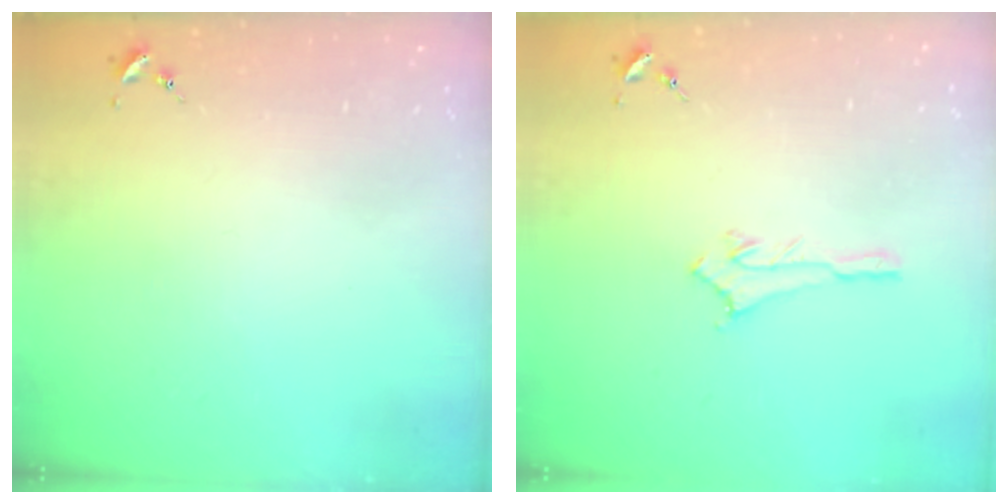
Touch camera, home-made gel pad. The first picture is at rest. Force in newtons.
{"total": 2.9, "press": 2.9, "slide": 0.3}